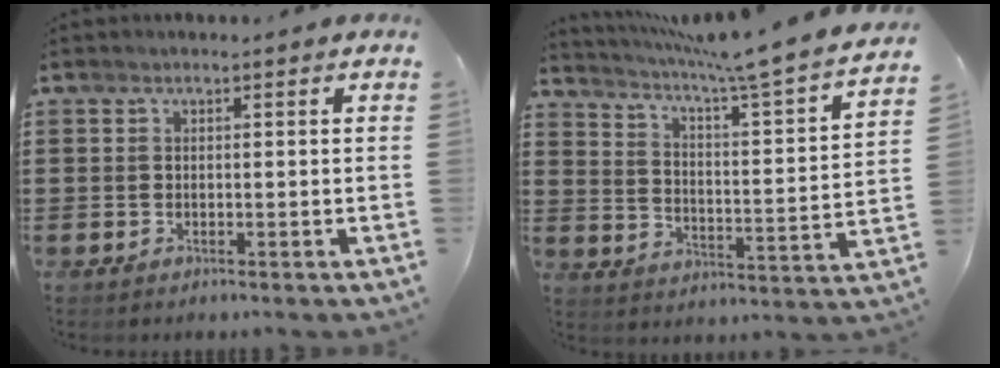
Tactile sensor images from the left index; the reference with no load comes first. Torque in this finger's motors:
{"motor_torque": [0.14, -0.08, 0.28, 0.16]}